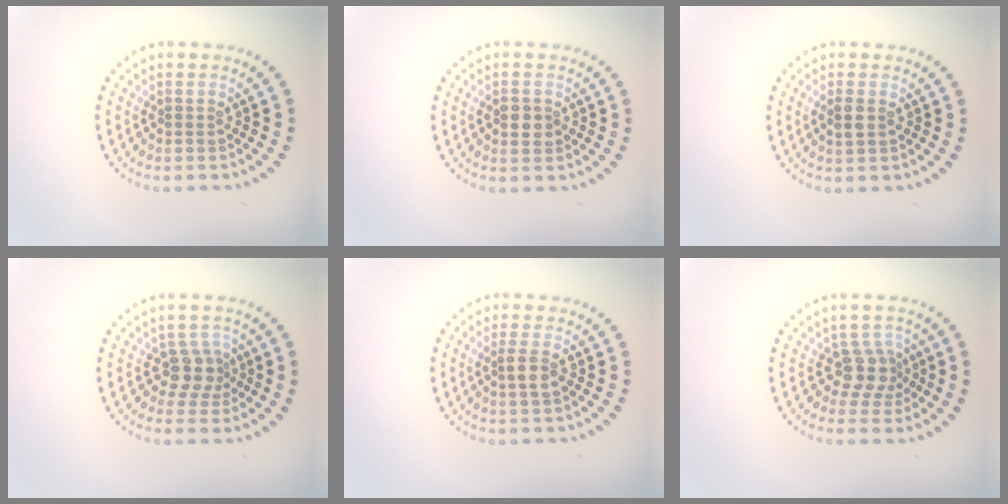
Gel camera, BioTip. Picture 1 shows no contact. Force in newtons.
{"total": 1.7, "press": 1.7, "slide": 0.2}
{"total": 1.4, "press": 1.4, "slide": 0.1}
{"total": 2.5, "press": 2.0, "slide": 1.5}
{"total": 1.8, "press": 1.5, "slide": 0.9}
{"total": 2.6, "press": 2.1, "slide": 1.6}